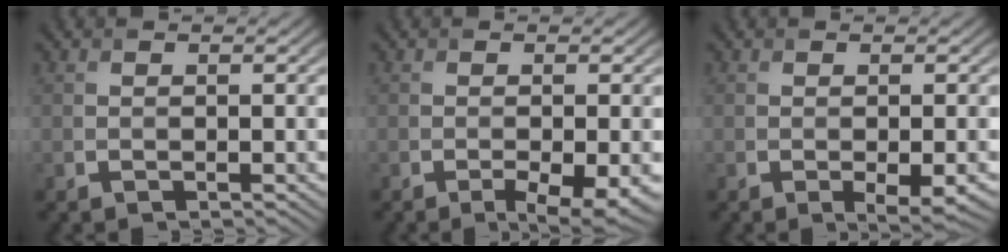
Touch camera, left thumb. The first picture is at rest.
{"total": 4.3, "force": [-2.1, 0.9, 3.6], "torque": [-0.056, -0.006, -0.025]}
{"total": 2.7, "force": [-1.1, 0.7, 2.4], "torque": [-0.041, -0.008, -0.013]}